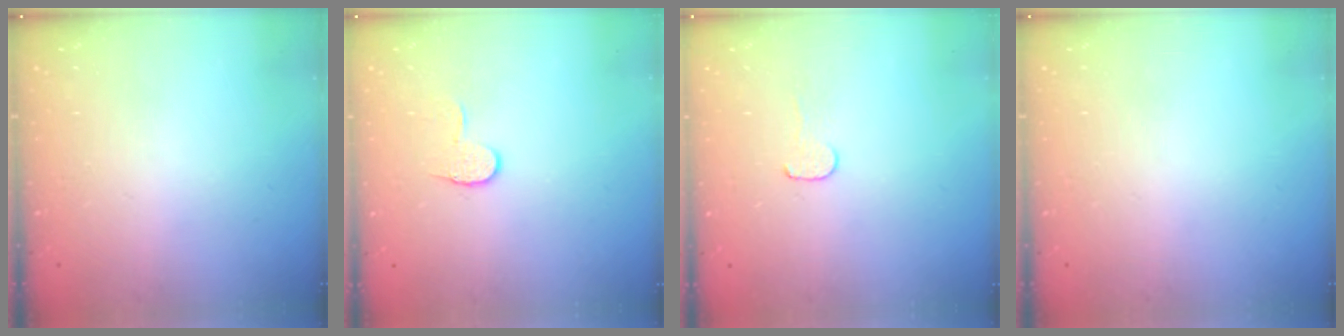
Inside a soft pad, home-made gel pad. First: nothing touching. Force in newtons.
{"total": 6.3, "press": 6.3, "slide": 0.4}
{"total": 4.1, "press": 4.1, "slide": 0.4}
{"total": 0.0}